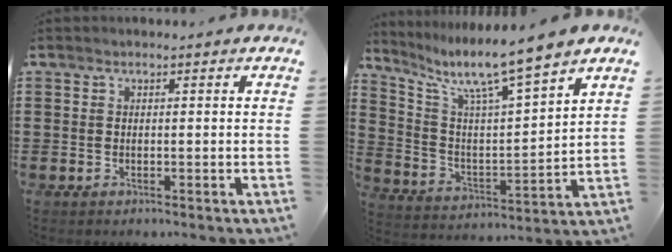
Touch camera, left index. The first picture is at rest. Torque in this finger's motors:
{"motor_torque": [2.14, 0.00, 0.36, 0.21]}